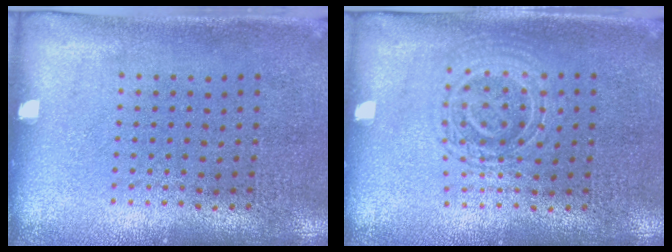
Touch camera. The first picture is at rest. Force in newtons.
{"total": 1.3, "press": 1.2, "slide": 0.4}